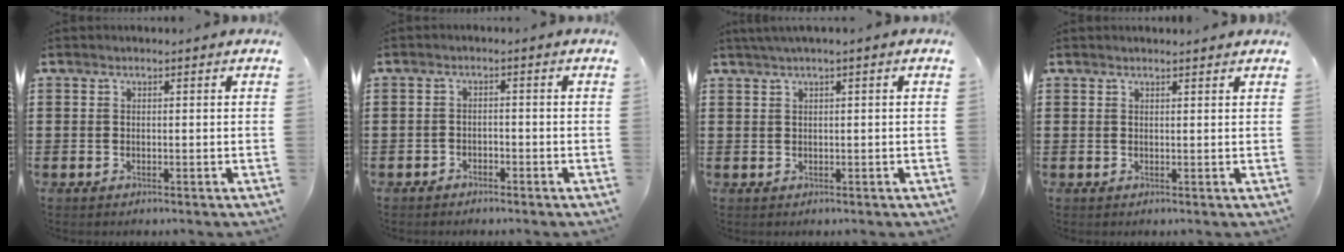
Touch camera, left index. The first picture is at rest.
{"total": 1.9, "force": [-1.8, 0.6, 0.0], "torque": [-0.007, 0.001, -0.041]}
{"total": 1.4, "force": [0.4, -0.1, 1.3], "torque": [-0.021, -0.002, 0.007]}
{"total": 1.0, "force": [1.0, 0.0, 0.4], "torque": [-0.010, -0.001, 0.019]}